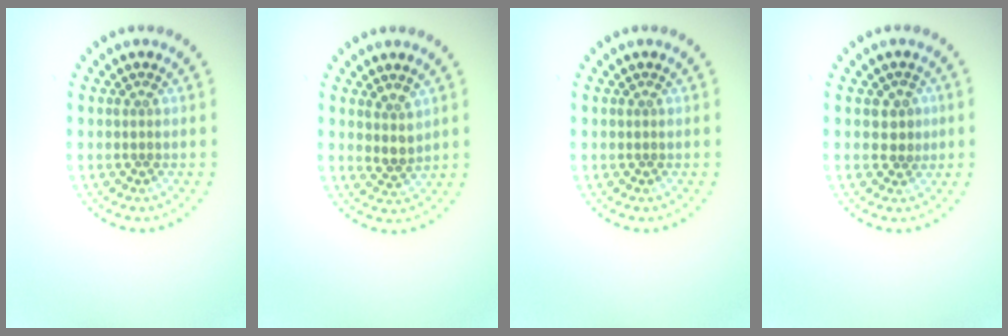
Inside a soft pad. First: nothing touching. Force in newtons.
{"total": 2.0, "press": 1.6, "slide": 1.2}
{"total": 0.0}
{"total": 1.8, "press": 1.6, "slide": 0.8}